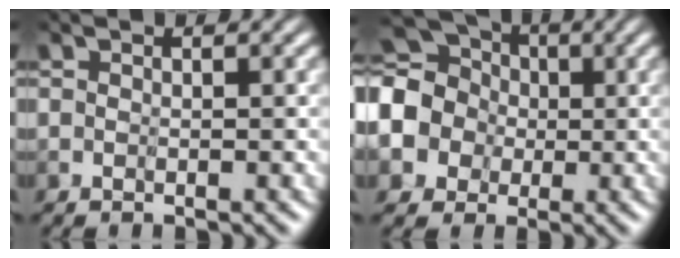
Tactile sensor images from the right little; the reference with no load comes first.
{"total": 7.3, "force": [0.3, 6.5, 3.3], "torque": [-0.106, -0.003, -0.024]}